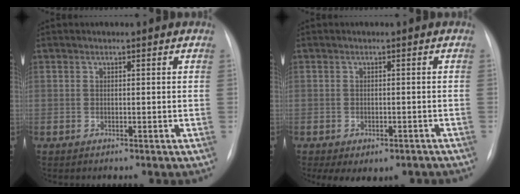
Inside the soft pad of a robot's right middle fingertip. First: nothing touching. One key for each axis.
{"total": 6.1, "fx": -4.2, "fy": 3.3, "fz": 2.9, "tx": -0.030, "ty": 0.010, "tz": -0.050}